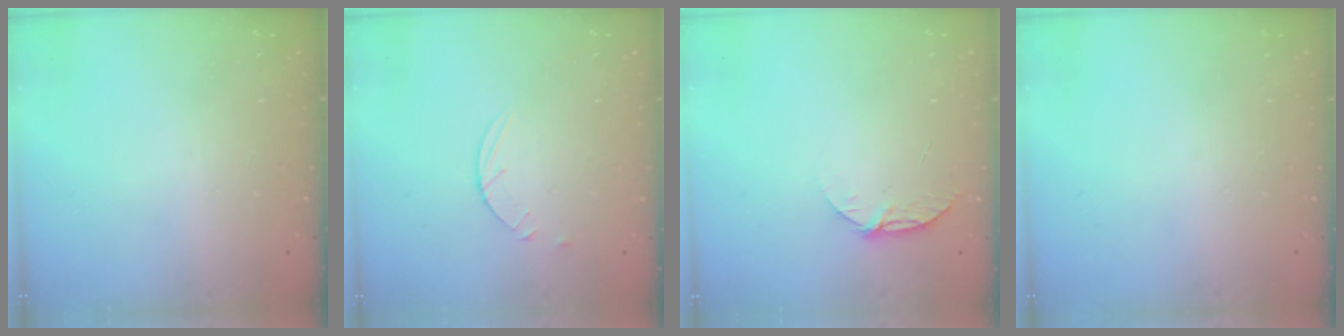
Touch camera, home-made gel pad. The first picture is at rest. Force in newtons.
{"total": 3.6, "press": 3.6, "slide": 0.5}
{"total": 5.6, "press": 5.6, "slide": 0.6}
{"total": 0.0}